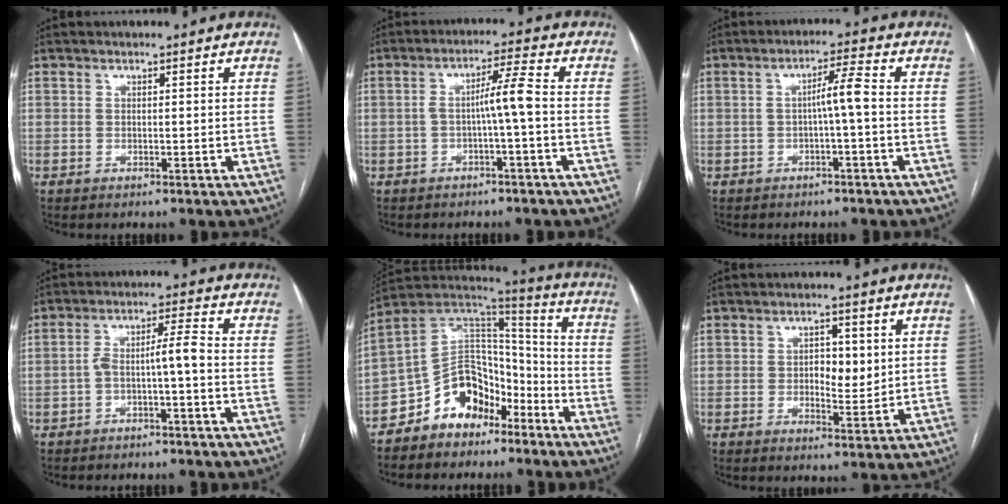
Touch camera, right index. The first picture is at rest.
{"total": 4.9, "force": [-0.9, -0.4, 4.8], "torque": [-0.083, 0.017, -0.013]}
{"total": 4.0, "force": [-0.5, -0.1, 4.0], "torque": [-0.069, 0.011, -0.006]}
{"total": 4.8, "force": [-1.6, 0.2, 4.5], "torque": [-0.084, 0.023, -0.024]}
{"total": 13.1, "force": [-8.5, 8.3, 5.4], "torque": [-0.103, 0.060, -0.153]}
{"total": 4.7, "force": [0.7, 2.4, 4.0], "torque": [-0.056, -0.003, 0.014]}